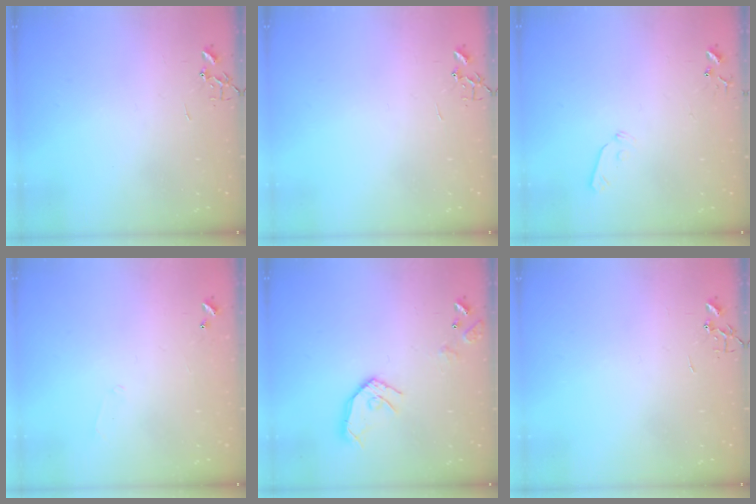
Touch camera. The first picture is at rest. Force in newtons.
{"total": 0.0}
{"total": 5.4, "press": 5.4, "slide": 0.8}
{"total": 5.0, "press": 5.0, "slide": 0.9}
{"total": 12.7, "press": 12.6, "slide": 1.6}
{"total": 0.0}